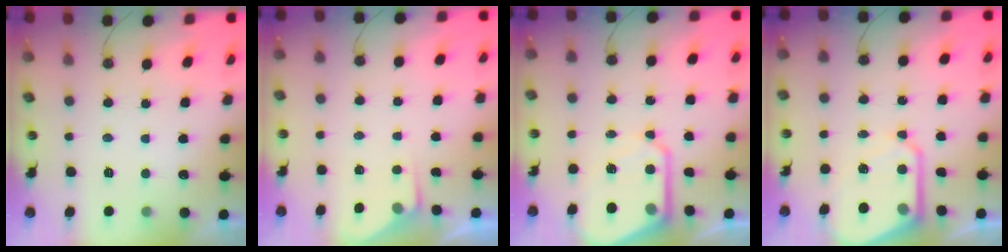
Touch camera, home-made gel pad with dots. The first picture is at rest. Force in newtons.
{"total": 3.5, "press": 3.4, "slide": 0.5}
{"total": 10.9, "press": 10.9, "slide": 0.9}
{"total": 10.9, "press": 10.9, "slide": 0.9}